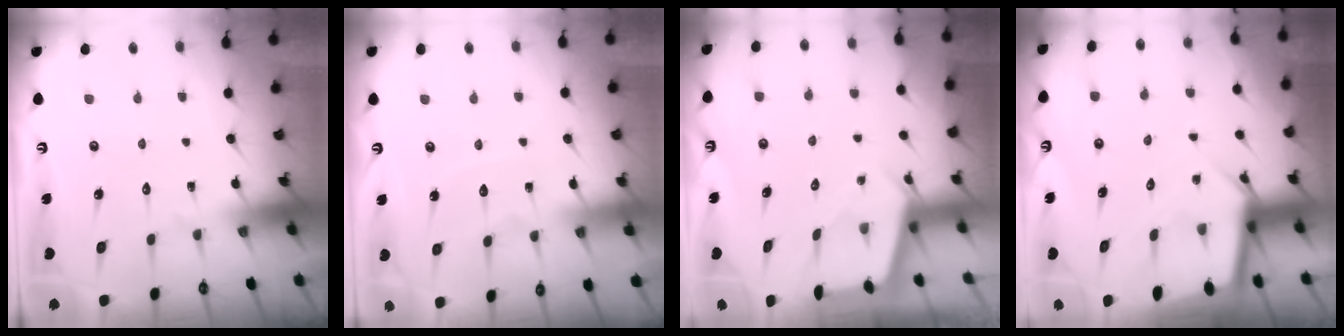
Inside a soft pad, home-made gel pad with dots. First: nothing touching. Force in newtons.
{"total": 3.2, "press": 3.2, "slide": 0.4}
{"total": 2.5, "press": 2.5, "slide": 0.3}
{"total": 4.9, "press": 4.9, "slide": 0.4}